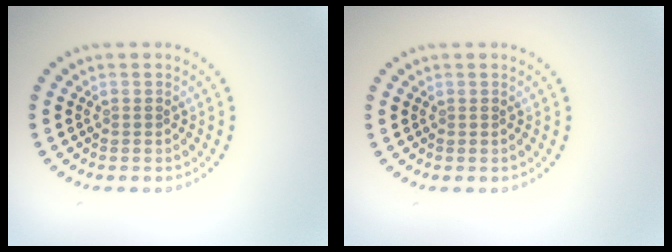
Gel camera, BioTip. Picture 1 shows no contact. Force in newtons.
{"total": 0.0}